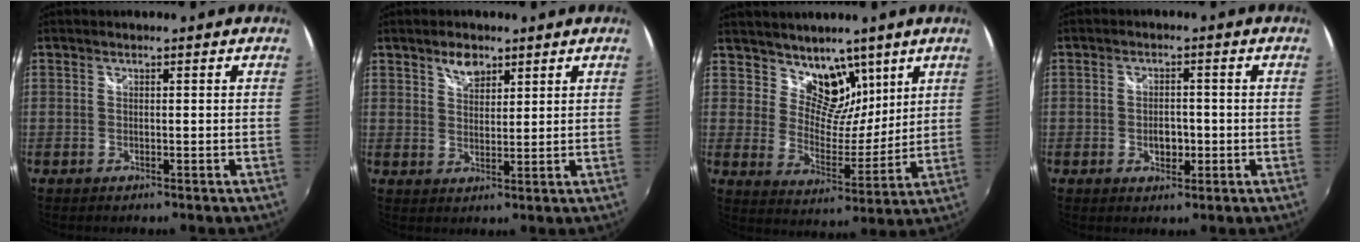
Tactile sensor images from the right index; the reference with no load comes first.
{"total": 4.3, "force": [2.9, 2.4, 2.1], "torque": [-0.028, 0.007, 0.052]}
{"total": 10.0, "force": [6.8, 6.4, 3.6], "torque": [-0.042, -0.018, 0.119]}
{"total": 3.6, "force": [-1.0, 2.4, 2.5], "torque": [-0.040, -0.002, -0.014]}